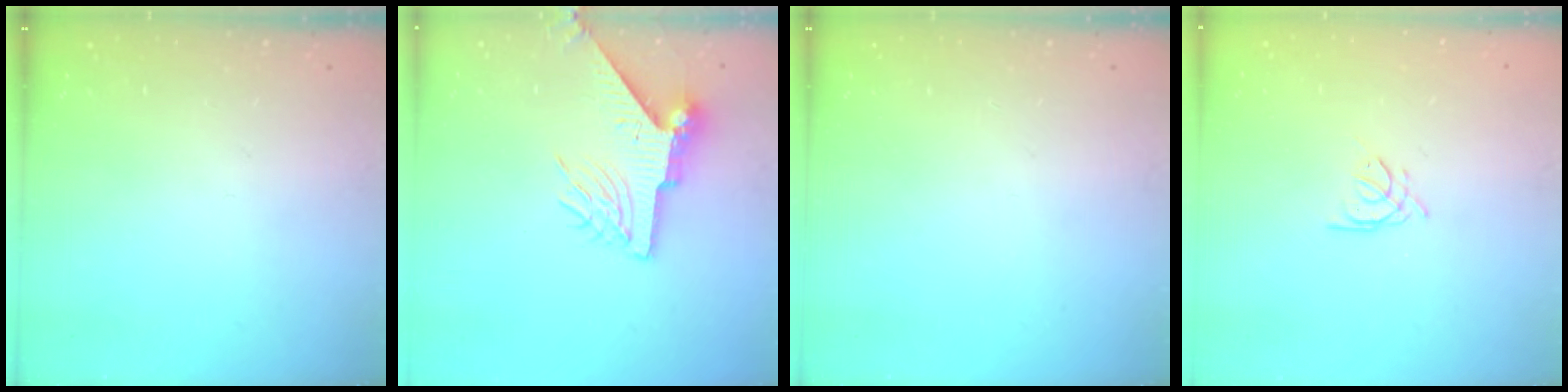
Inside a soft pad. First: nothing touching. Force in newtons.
{"total": 9.4, "press": 9.3, "slide": 1.0}
{"total": 0.0}
{"total": 1.9, "press": 1.9, "slide": 0.4}